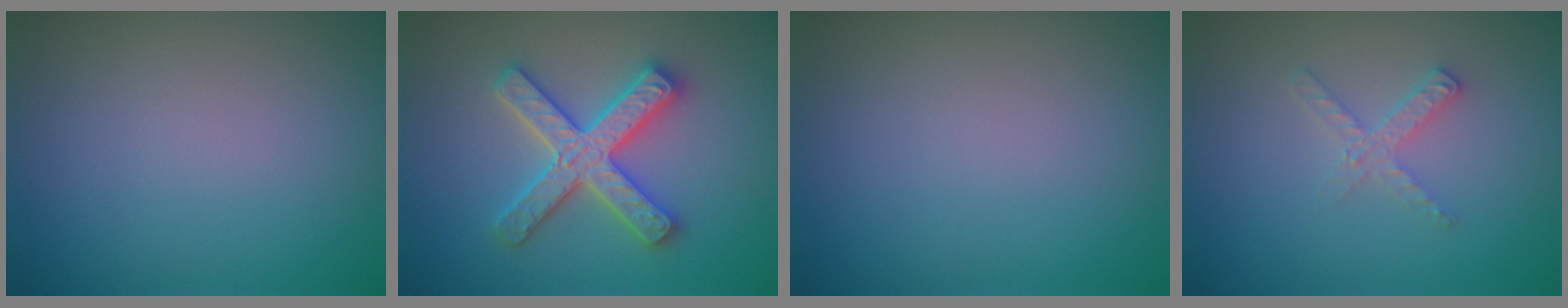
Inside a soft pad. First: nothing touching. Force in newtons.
{"total": 4.7, "press": 4.6, "slide": 0.7}
{"total": 0.0}
{"total": 1.7, "press": 1.7, "slide": 0.2}